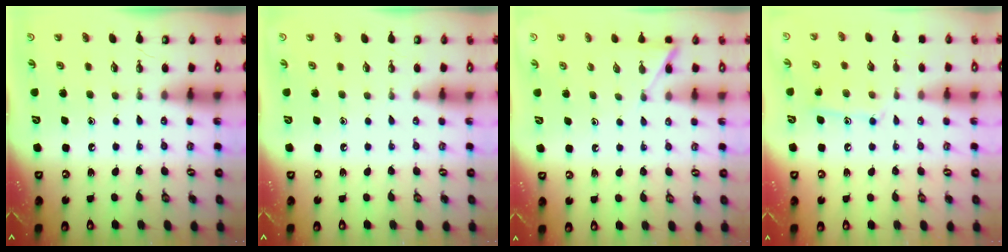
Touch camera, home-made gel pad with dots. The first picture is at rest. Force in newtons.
{"total": 0.0}
{"total": 4.6, "press": 4.5, "slide": 0.6}
{"total": 9.5, "press": 9.5, "slide": 0.7}